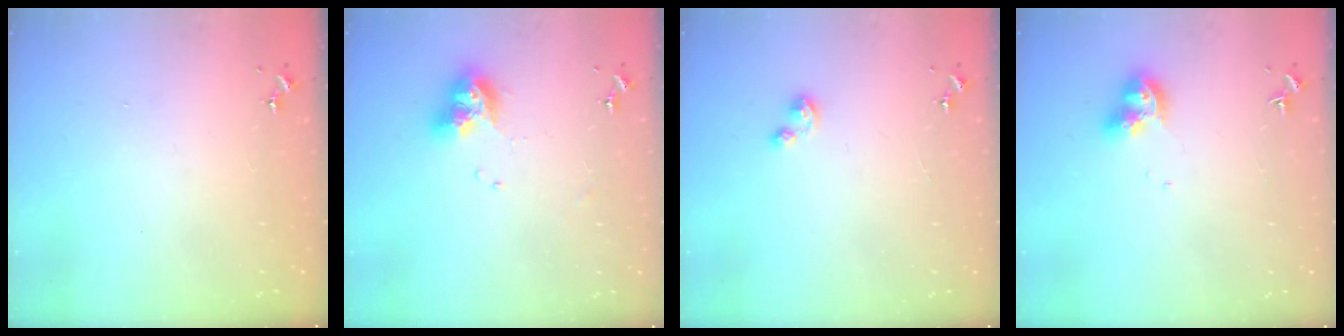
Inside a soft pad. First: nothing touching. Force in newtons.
{"total": 11.9, "press": 11.8, "slide": 1.4}
{"total": 2.6, "press": 2.6, "slide": 0.3}
{"total": 9.4, "press": 9.4, "slide": 1.2}